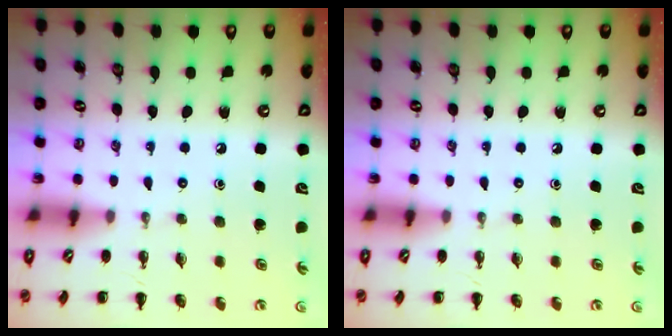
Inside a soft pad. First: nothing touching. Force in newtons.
{"total": 0.0}